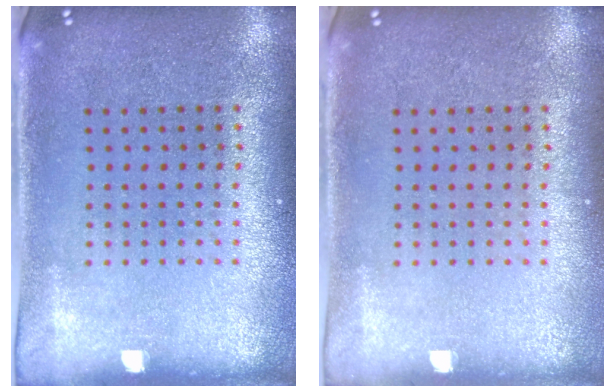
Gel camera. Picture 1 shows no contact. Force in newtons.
{"total": 0.0}